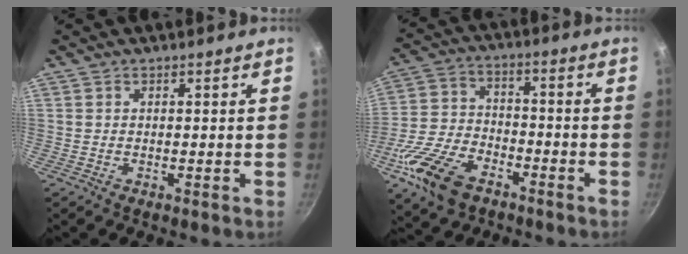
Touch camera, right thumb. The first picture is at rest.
{"total": 15.6, "force": [-8.6, 8.9, 9.5], "torque": [-0.185, 0.034, -0.168]}